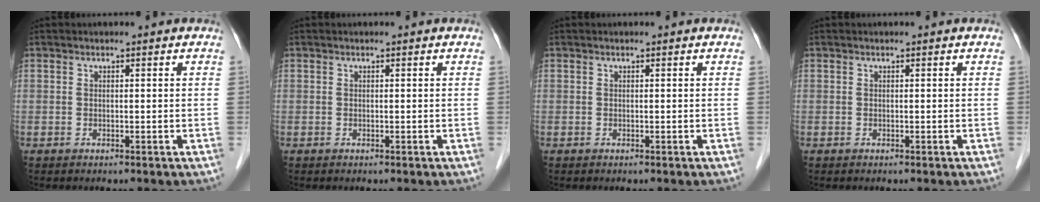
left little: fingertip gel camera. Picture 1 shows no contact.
{"total": 0.0}
{"total": 0.0}
{"total": 0.0}